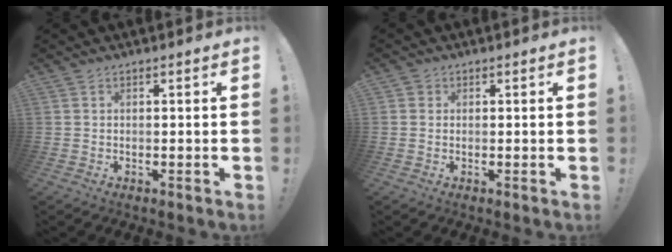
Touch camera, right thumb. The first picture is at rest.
{"total": 1.0, "force": [0.3, 1.0, 0.1], "torque": [0.004, 0.001, 0.003]}